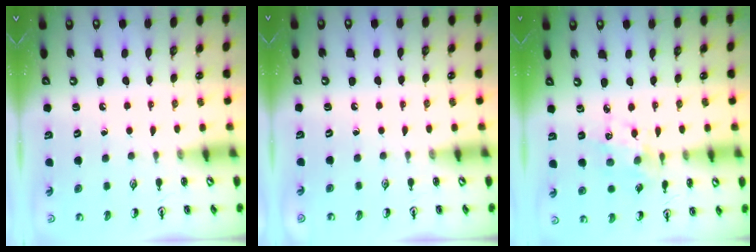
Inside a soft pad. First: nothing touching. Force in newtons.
{"total": 0.0}
{"total": 6.1, "press": 6.0, "slide": 1.2}